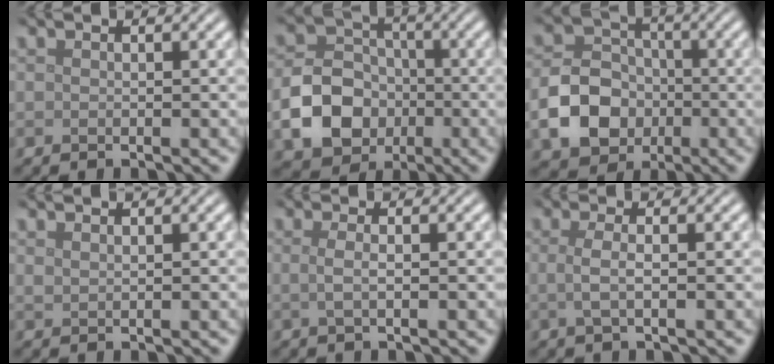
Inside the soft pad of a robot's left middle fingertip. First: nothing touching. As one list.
[{"total": 7.6, "force": [-2.4, 6.0, 3.9], "torque": [-0.073, -0.006, -0.048]}, {"total": 6.9, "force": [-2.2, 5.4, 3.5], "torque": [-0.067, -0.002, -0.047]}, {"total": 0.5, "force": [0.4, 0.2, 0.2], "torque": [-0.008, -0.001, 0.011]}, {"total": 1.4, "force": [-0.1, 0.5, 1.4], "torque": [-0.027, 0.000, -0.006]}, {"total": 2.0, "force": [-0.1, 0.7, 1.9], "torque": [-0.038, 0.000, -0.005]}]